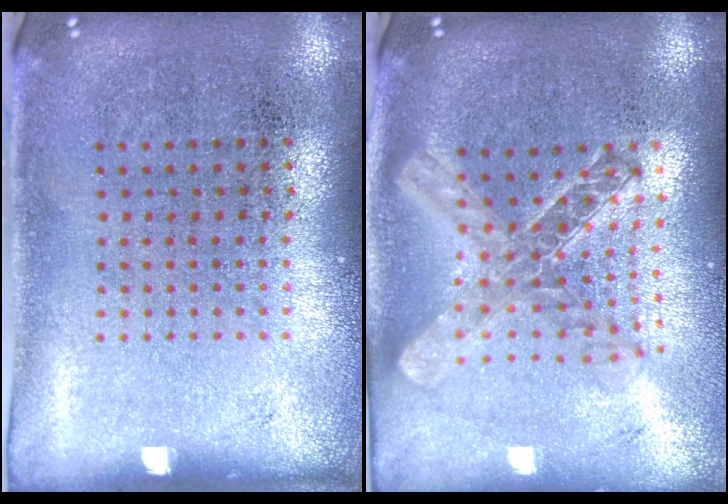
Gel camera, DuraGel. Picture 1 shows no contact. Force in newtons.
{"total": 2.1, "press": 1.8, "slide": 1.1}